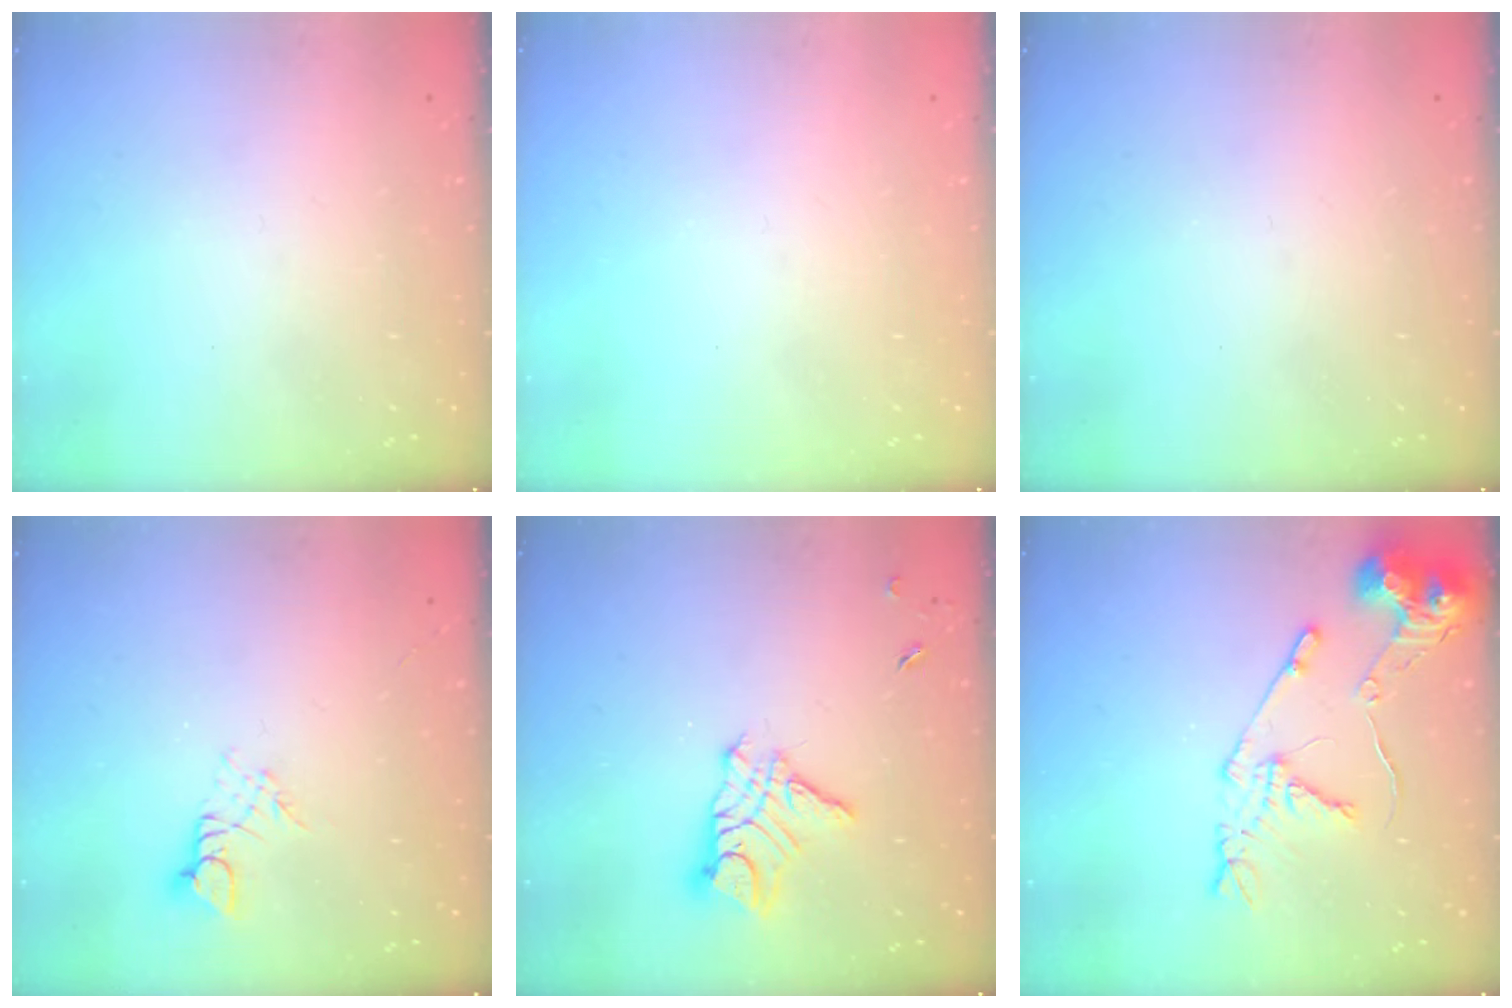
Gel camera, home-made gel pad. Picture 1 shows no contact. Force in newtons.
{"total": 0.0}
{"total": 0.0}
{"total": 2.6, "press": 2.6, "slide": 0.3}
{"total": 10.1, "press": 10.1, "slide": 0.8}
{"total": 12.8, "press": 12.7, "slide": 1.4}